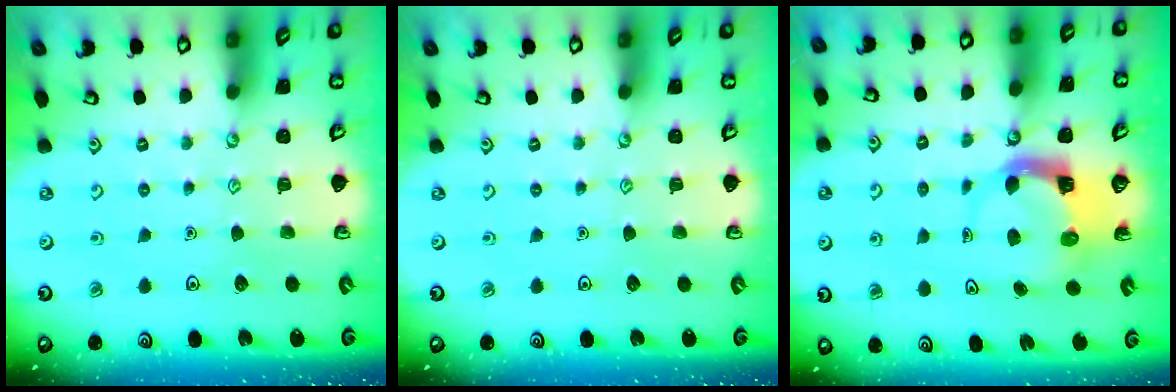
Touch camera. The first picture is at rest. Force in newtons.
{"total": 0.0}
{"total": 5.0, "press": 4.9, "slide": 0.9}